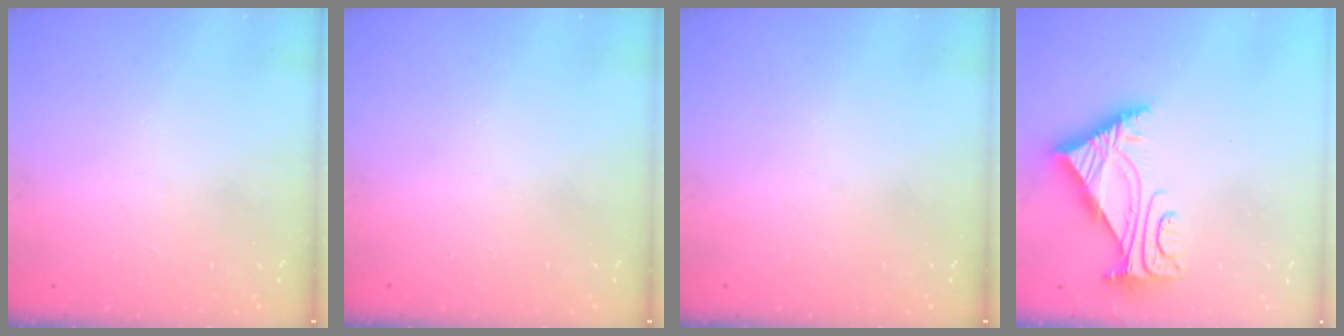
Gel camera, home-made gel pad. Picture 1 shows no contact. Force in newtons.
{"total": 0.0}
{"total": 0.0}
{"total": 5.3, "press": 5.3, "slide": 0.5}